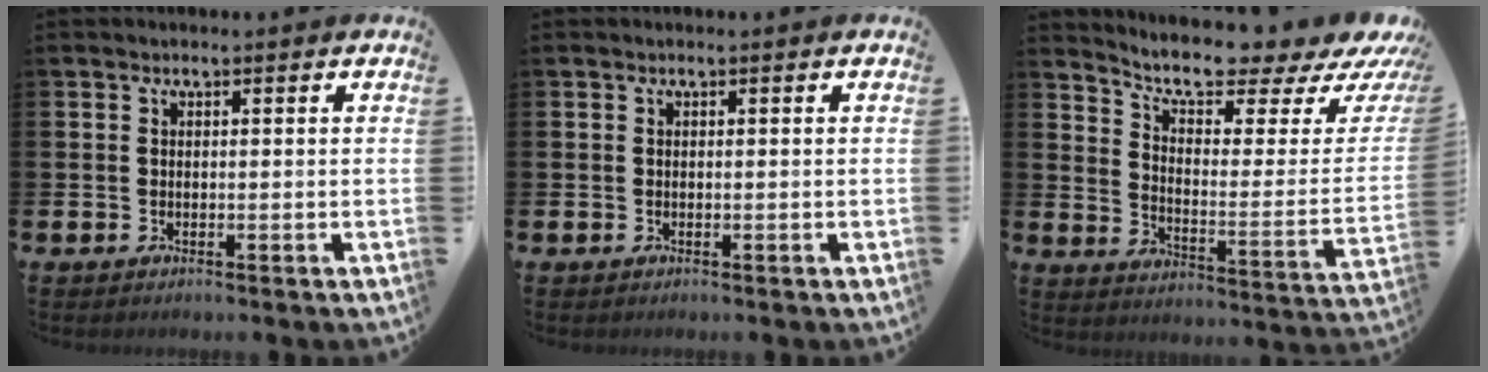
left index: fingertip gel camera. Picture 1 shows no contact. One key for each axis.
{"total": 0.0}
{"total": 8.1, "fx": 7.4, "fy": 0.7, "fz": 3.2, "tx": -0.074, "ty": -0.070, "tz": 0.116}